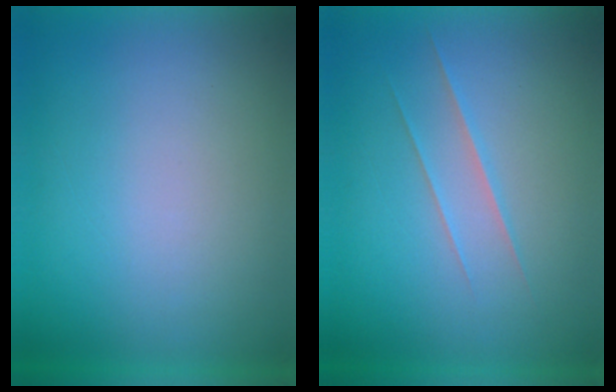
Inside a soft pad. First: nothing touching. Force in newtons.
{"total": 1.6}